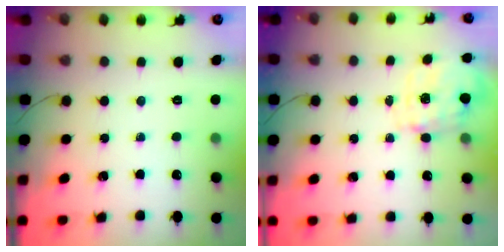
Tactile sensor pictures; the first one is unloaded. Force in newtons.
{"total": 3.6, "press": 3.6, "slide": 0.7}